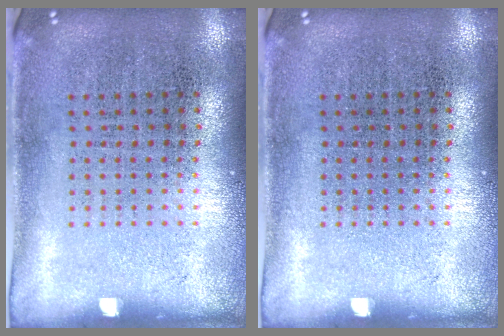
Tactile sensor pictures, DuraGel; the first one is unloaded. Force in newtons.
{"total": 0.0}